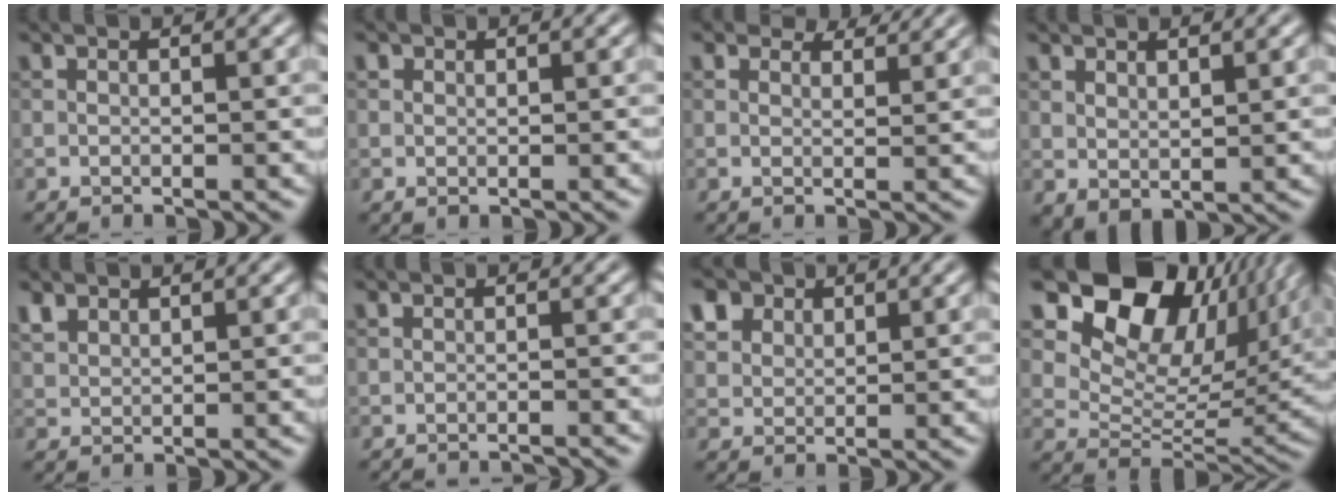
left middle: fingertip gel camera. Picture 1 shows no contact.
{"total": 0.7, "force": [0.4, 0.6, 0.2], "torque": [-0.002, 0.000, 0.006]}
{"total": 3.1, "force": [2.8, 0.9, 1.0], "torque": [-0.019, -0.001, 0.034]}
{"total": 2.0, "force": [1.1, 1.1, 1.2], "torque": [-0.028, -0.006, 0.027]}
{"total": 1.6, "force": [1.3, 0.9, 0.5], "torque": [-0.017, 0.004, 0.031]}
{"total": 2.0, "force": [-1.9, 0.2, 0.4], "torque": [0.002, 0.003, -0.025]}
{"total": 4.7, "force": [2.9, 3.1, 2.0], "torque": [-0.064, 0.008, 0.056]}
{"total": 14.5, "force": [8.8, 8.1, 8.1], "torque": [-0.135, 0.019, 0.154]}